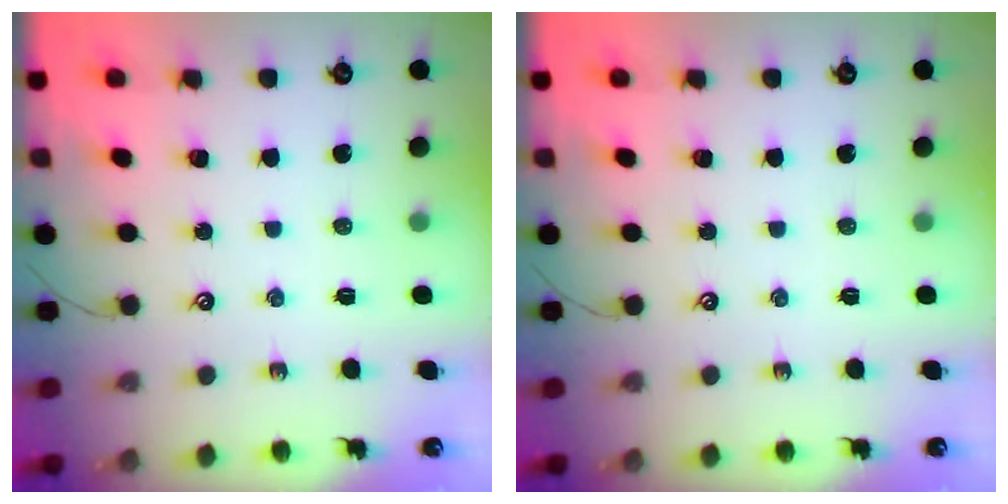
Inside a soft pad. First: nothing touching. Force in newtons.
{"total": 0.0}